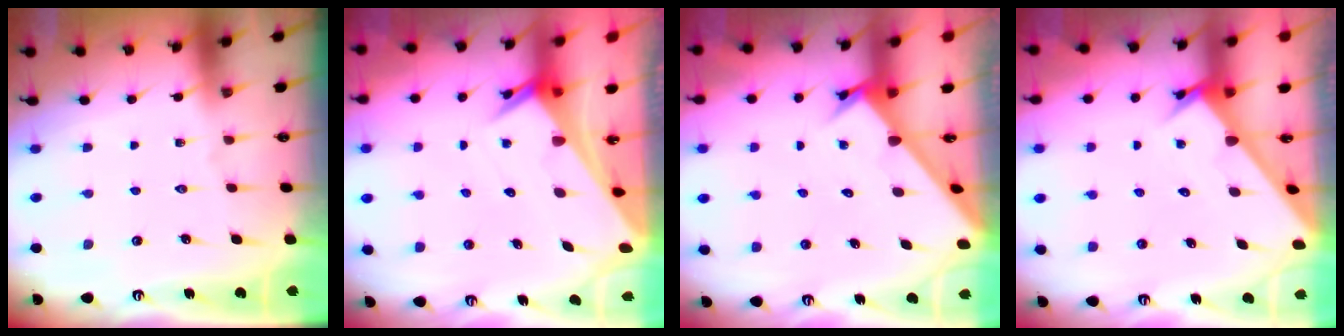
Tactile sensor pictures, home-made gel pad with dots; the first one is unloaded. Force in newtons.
{"total": 4.0, "press": 4.0, "slide": 0.3}
{"total": 2.6, "press": 2.6, "slide": 0.3}
{"total": 2.9, "press": 2.9, "slide": 0.1}